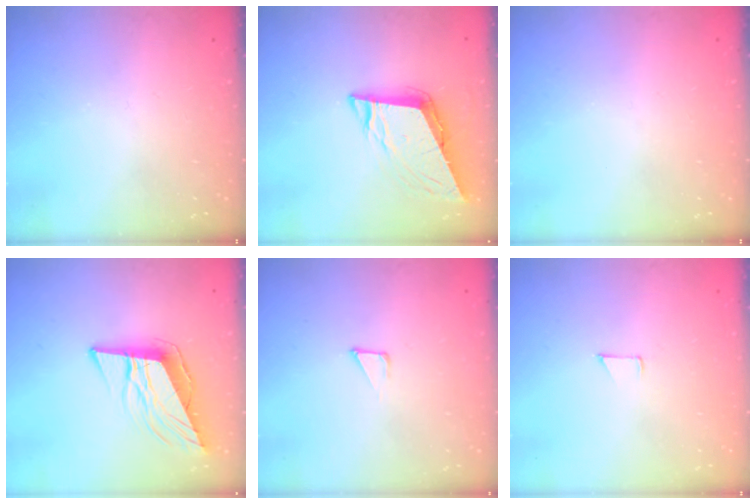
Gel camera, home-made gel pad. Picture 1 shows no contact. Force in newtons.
{"total": 9.8, "press": 9.3, "slide": 3.0}
{"total": 0.0}
{"total": 12.1, "press": 11.5, "slide": 3.6}
{"total": 2.9, "press": 2.9, "slide": 0.3}
{"total": 3.4, "press": 3.4, "slide": 0.3}